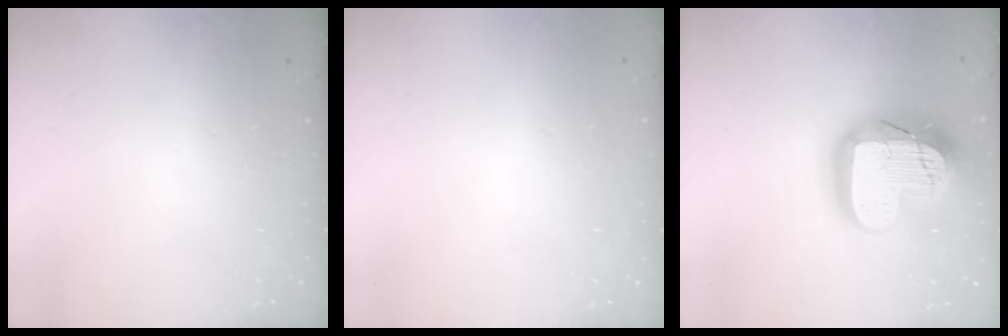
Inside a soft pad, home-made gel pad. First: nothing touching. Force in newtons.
{"total": 0.0}
{"total": 26.0, "press": 25.9, "slide": 2.1}